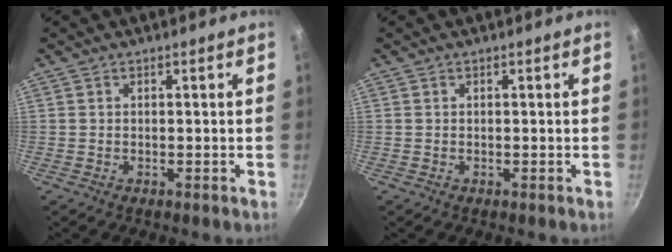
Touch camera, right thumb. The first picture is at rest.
{"total": 0.0}